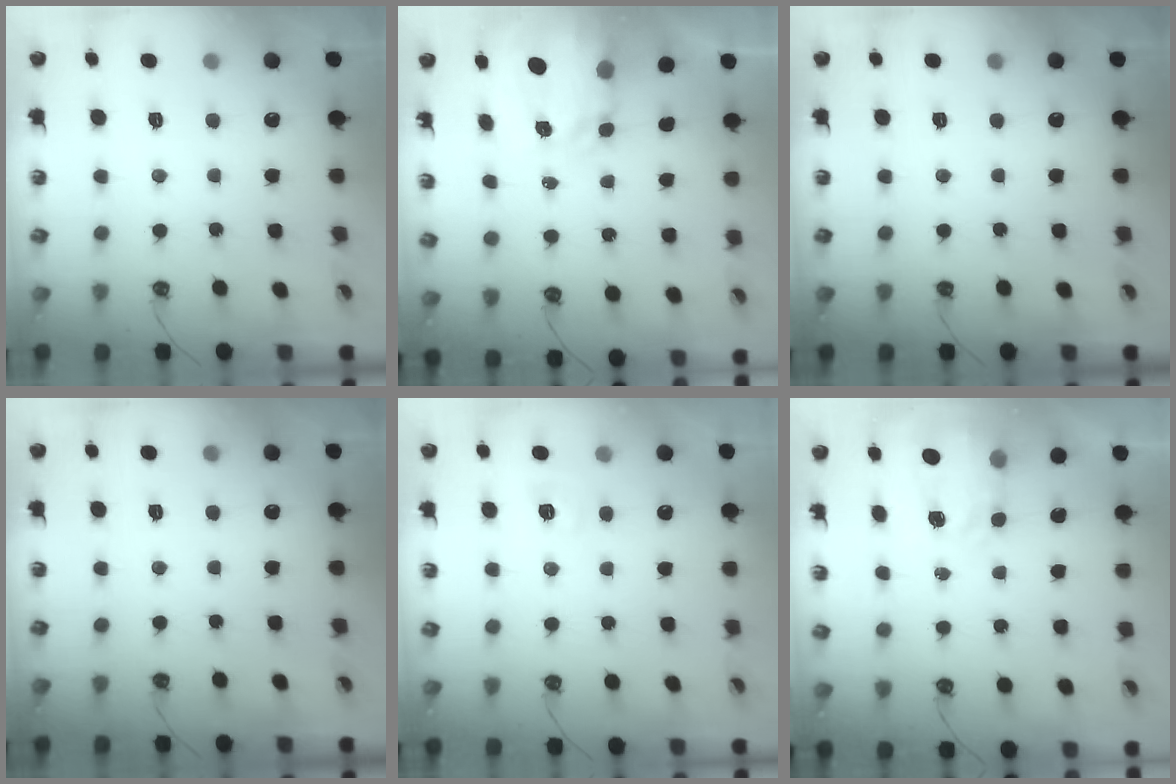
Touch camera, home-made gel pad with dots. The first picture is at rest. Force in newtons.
{"total": 5.0, "press": 5.0, "slide": 0.4}
{"total": 0.0}
{"total": 0.0}
{"total": 3.6, "press": 3.5, "slide": 0.3}
{"total": 3.6, "press": 3.6, "slide": 0.5}